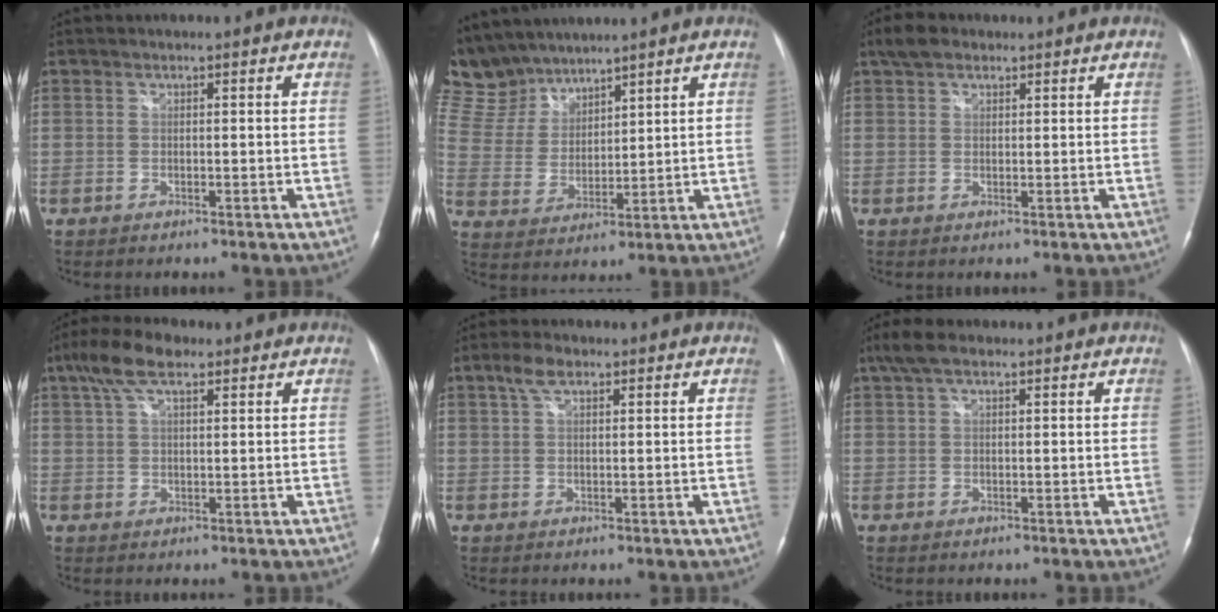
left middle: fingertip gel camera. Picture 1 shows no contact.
{"total": 11.1, "force": [10.2, 3.9, 1.7], "torque": [-0.055, 0.018, 0.221]}
{"total": 3.5, "force": [2.5, 1.9, 1.6], "torque": [-0.034, 0.019, 0.046]}
{"total": 7.0, "force": [4.2, 2.5, 5.0], "torque": [-0.105, 0.028, 0.077]}
{"total": 3.2, "force": [1.8, 1.3, 2.2], "torque": [-0.051, 0.015, 0.038]}
{"total": 4.2, "force": [2.7, 1.6, 2.8], "torque": [-0.067, 0.030, 0.053]}